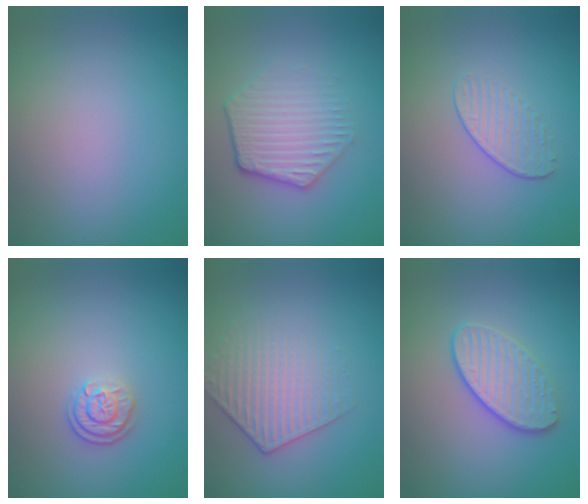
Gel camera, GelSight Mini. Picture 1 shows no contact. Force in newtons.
{"total": 4.5, "press": 3.3, "slide": 3.0}
{"total": 1.6, "press": 1.1, "slide": 1.2}
{"total": 2.5, "press": 2.0, "slide": 1.5}
{"total": 3.2, "press": 3.1, "slide": 0.9}
{"total": 3.4, "press": 3.1, "slide": 1.4}